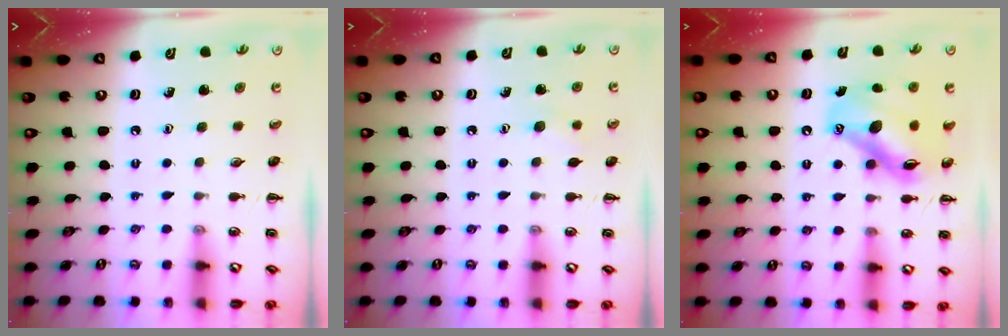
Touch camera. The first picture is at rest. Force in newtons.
{"total": 5.2, "press": 5.1, "slide": 1.2}
{"total": 12.6, "press": 12.2, "slide": 3.3}